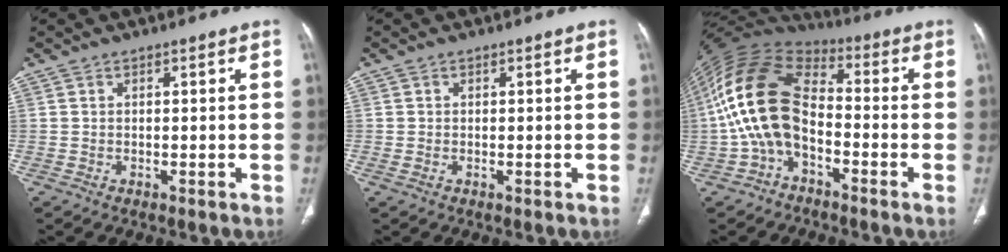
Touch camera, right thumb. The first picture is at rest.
{"total": 0.6, "force": [-0.1, 0.5, 0.4], "torque": [-0.012, -0.001, -0.001]}
{"total": 15.8, "force": [-3.1, 9.8, 12.0], "torque": [-0.232, 0.049, -0.067]}